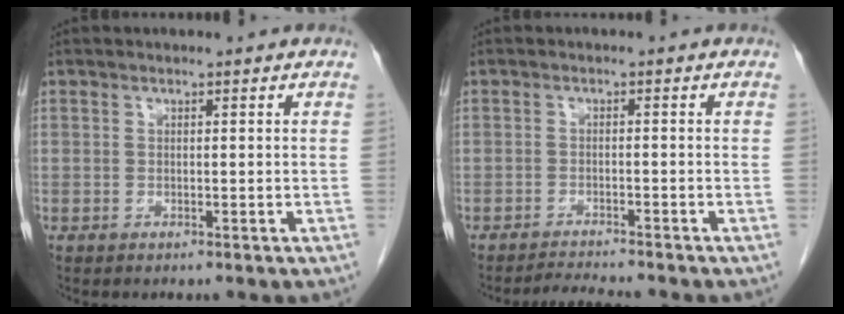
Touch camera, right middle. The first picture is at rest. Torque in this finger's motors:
{"motor_torque": [-0.14, 0.14, -0.04, 0.01]}